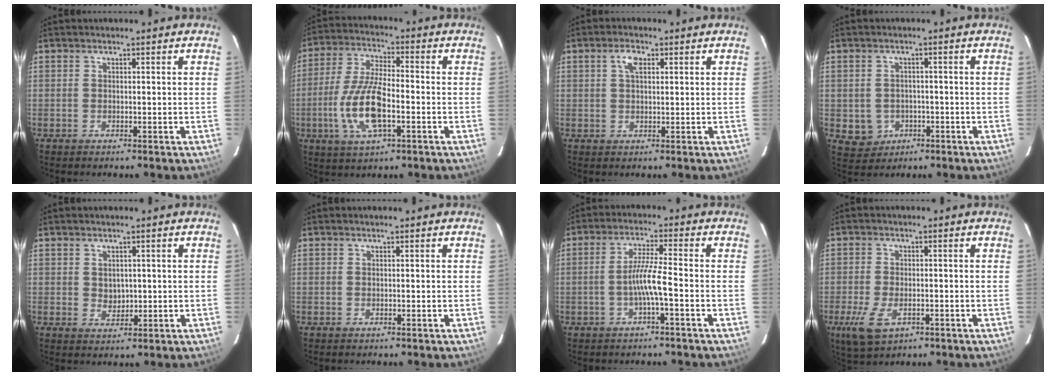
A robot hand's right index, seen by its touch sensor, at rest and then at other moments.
{"total": 12.4, "force": [-3.5, 4.3, 11.1], "torque": [-0.235, -0.005, -0.066]}
{"total": 3.0, "force": [1.1, 1.5, 2.3], "torque": [-0.043, 0.009, 0.021]}
{"total": 5.1, "force": [-1.5, 4.8, 1.1], "torque": [-0.037, 0.008, -0.006]}
{"total": 2.5, "force": [0.5, 2.1, 1.3], "torque": [-0.017, 0.001, 0.013]}
{"total": 0.0}
{"total": 5.2, "force": [-2.0, -0.5, 4.7], "torque": [-0.097, 0.005, -0.036]}
{"total": 7.4, "force": [-3.3, 3.9, 5.3], "torque": [-0.127, -0.016, -0.056]}